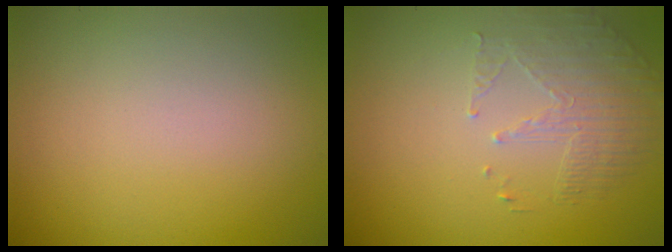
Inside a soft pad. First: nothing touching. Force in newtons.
{"total": 1.8, "press": 1.1, "slide": 1.4}